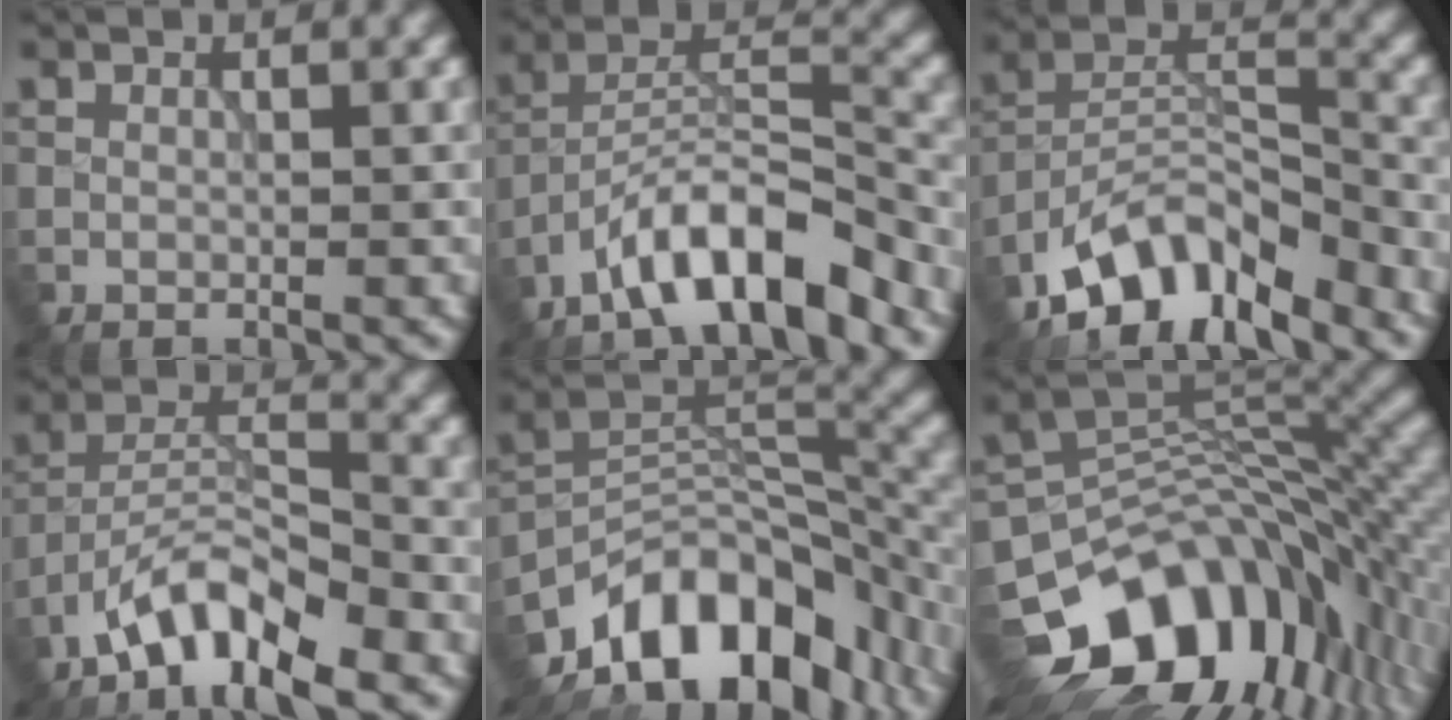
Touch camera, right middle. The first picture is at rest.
{"total": 8.8, "force": [-6.4, 2.4, 5.6], "torque": [-0.086, 0.015, -0.116]}
{"total": 8.5, "force": [-6.6, 3.3, 4.4], "torque": [-0.063, 0.002, -0.130]}
{"total": 7.5, "force": [-5.3, 2.2, 4.9], "torque": [-0.081, 0.009, -0.102]}
{"total": 12.6, "force": [-8.2, 6.2, 7.1], "torque": [-0.106, 0.007, -0.150]}
{"total": 14.4, "force": [-6.3, 9.0, 9.3], "torque": [-0.156, -0.007, -0.099]}